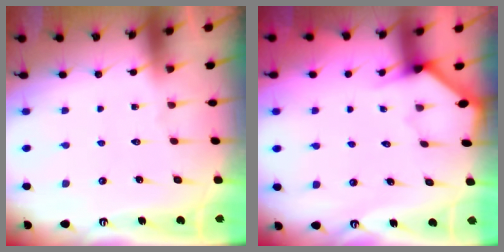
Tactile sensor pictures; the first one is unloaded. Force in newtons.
{"total": 2.4, "press": 2.3, "slide": 0.3}